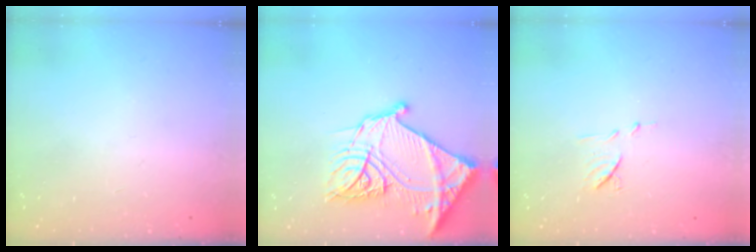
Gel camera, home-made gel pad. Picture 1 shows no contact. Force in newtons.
{"total": 25.3, "press": 25.1, "slide": 2.8}
{"total": 7.0, "press": 7.0, "slide": 0.6}